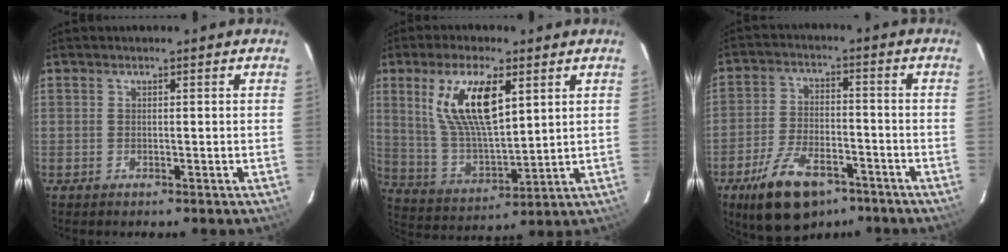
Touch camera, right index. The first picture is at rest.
{"total": 14.0, "force": [5.9, 4.8, 11.8], "torque": [-0.225, 0.002, 0.123]}
{"total": 13.5, "force": [-8.7, 6.3, 8.2], "torque": [-0.174, -0.013, -0.146]}